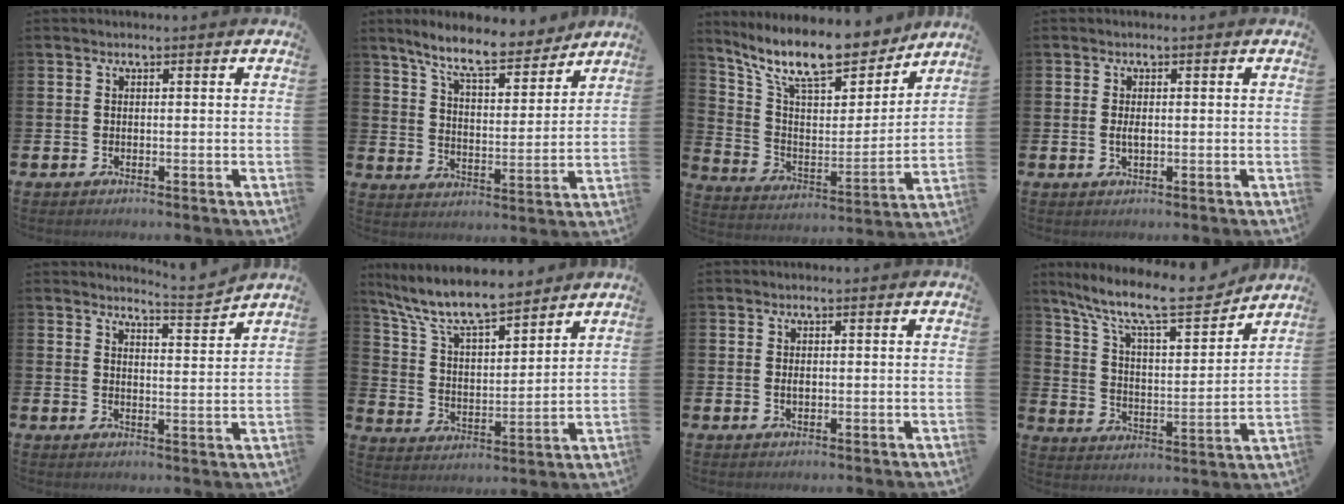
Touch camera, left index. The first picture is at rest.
{"total": 8.9, "force": [7.9, 1.9, 3.7], "torque": [-0.099, -0.042, 0.139]}
{"total": 13.3, "force": [11.3, 3.7, 6.1], "torque": [-0.153, -0.068, 0.199]}
{"total": 1.5, "force": [0.0, 0.6, 1.3], "torque": [-0.020, 0.000, -0.002]}
{"total": 4.2, "force": [4.2, -0.5, 0.4], "torque": [-0.005, -0.038, 0.069]}
{"total": 9.3, "force": [8.4, 1.7, 3.6], "torque": [-0.110, -0.046, 0.150]}
{"total": 0.8, "force": [0.1, 0.5, 0.7], "torque": [-0.007, 0.002, -0.002]}
{"total": 11.3, "force": [9.8, 2.2, 5.2], "torque": [-0.128, -0.066, 0.162]}